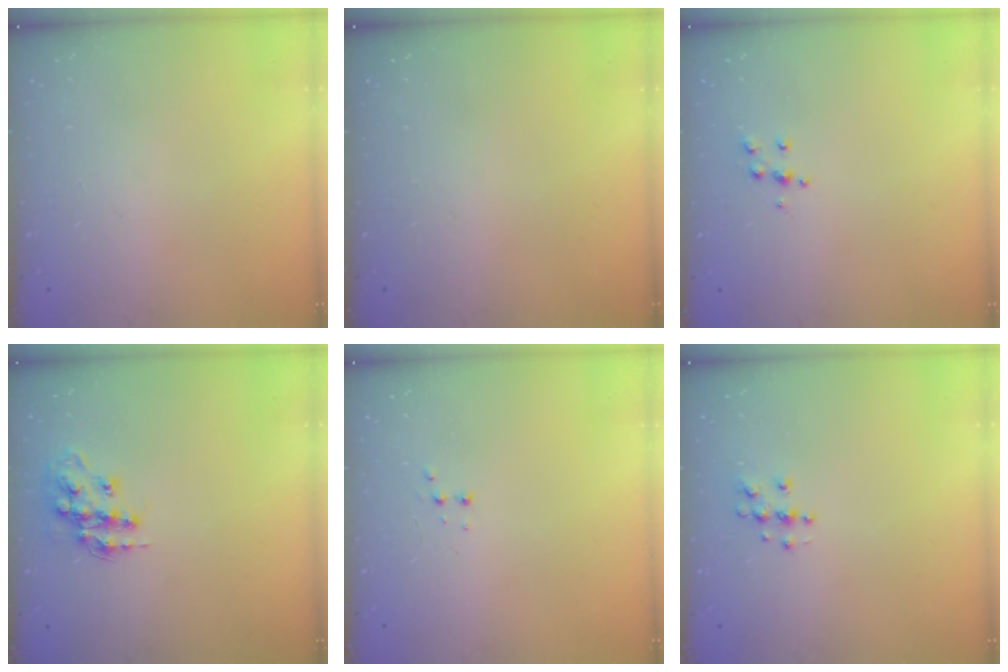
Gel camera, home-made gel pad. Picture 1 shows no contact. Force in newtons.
{"total": 0.0}
{"total": 4.8, "press": 4.7, "slide": 0.6}
{"total": 13.3, "press": 13.3, "slide": 0.8}
{"total": 2.9, "press": 2.7, "slide": 1.0}
{"total": 5.4, "press": 5.4, "slide": 0.6}